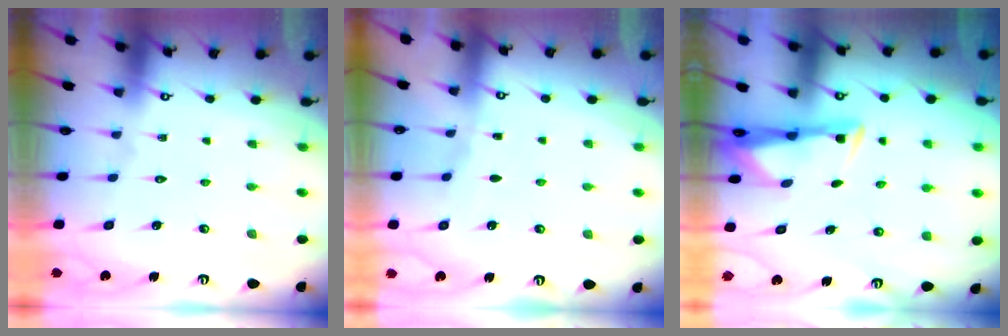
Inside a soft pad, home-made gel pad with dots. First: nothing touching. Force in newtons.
{"total": 3.2, "press": 3.1, "slide": 0.5}
{"total": 3.4, "press": 3.3, "slide": 0.9}